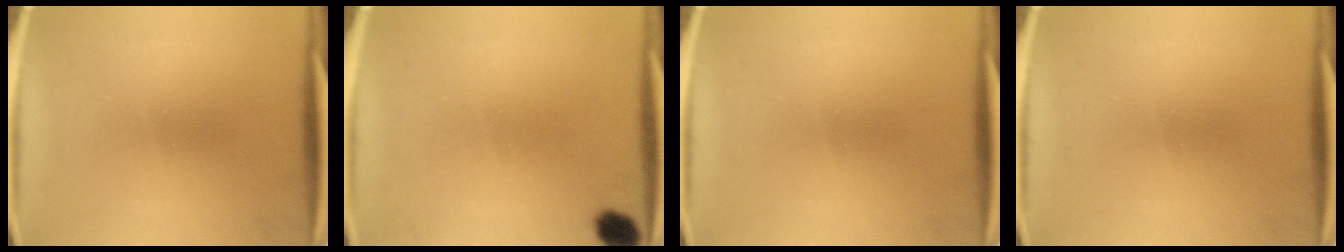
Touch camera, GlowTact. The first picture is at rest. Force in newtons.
{"total": 4.4}
{"total": 0.0}
{"total": 0.0}